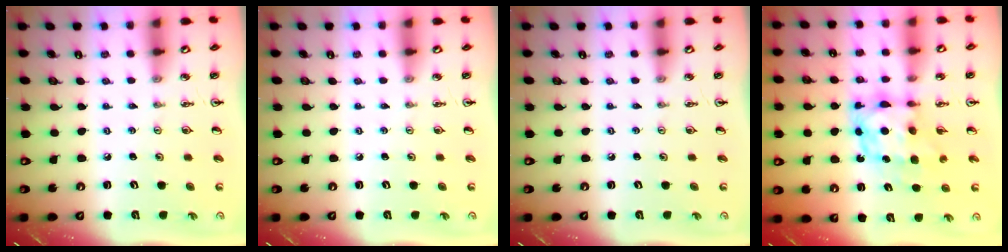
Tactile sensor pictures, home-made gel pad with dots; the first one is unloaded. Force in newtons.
{"total": 0.0}
{"total": 0.0}
{"total": 7.9, "press": 7.9, "slide": 0.8}